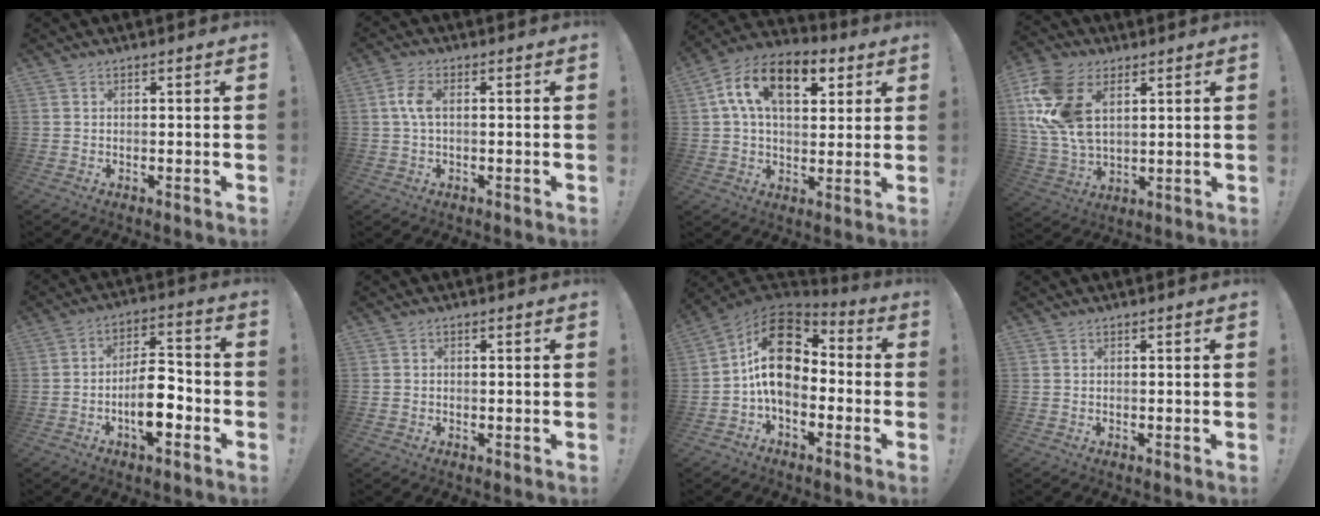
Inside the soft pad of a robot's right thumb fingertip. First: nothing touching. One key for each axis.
{"total": 5.6, "fx": 0.5, "fy": 3.0, "fz": 4.7, "tx": -0.085, "ty": 0.007, "tz": 0.008}
{"total": 16.7, "fx": 6.4, "fy": 9.7, "fz": 12.0, "tx": -0.199, "ty": -0.013, "tz": 0.109}
{"total": 17.8, "fx": 6.4, "fy": 11.2, "fz": 12.3, "tx": -0.263, "ty": -0.018, "tz": 0.120}
{"total": 11.9, "fx": -4.5, "fy": 5.1, "fz": 9.8, "tx": -0.168, "ty": 0.017, "tz": -0.078}
{"total": 0.8, "fx": -0.2, "fy": 0.7, "fz": 0.2, "tx": -0.002, "ty": 0.002, "tz": -0.003}
{"total": 17.2, "fx": 2.0, "fy": 11.1, "fz": 13.0, "tx": -0.218, "ty": 0.002, "tz": 0.040}
{"total": 0.0}